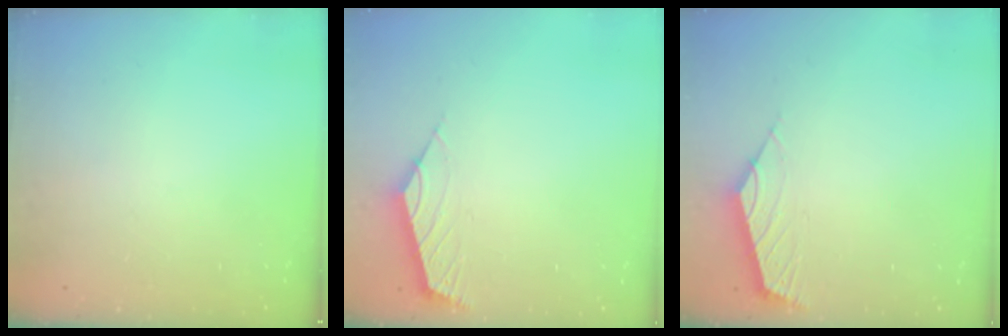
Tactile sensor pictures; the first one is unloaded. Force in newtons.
{"total": 2.5, "press": 2.5, "slide": 0.6}
{"total": 2.4, "press": 2.3, "slide": 0.6}